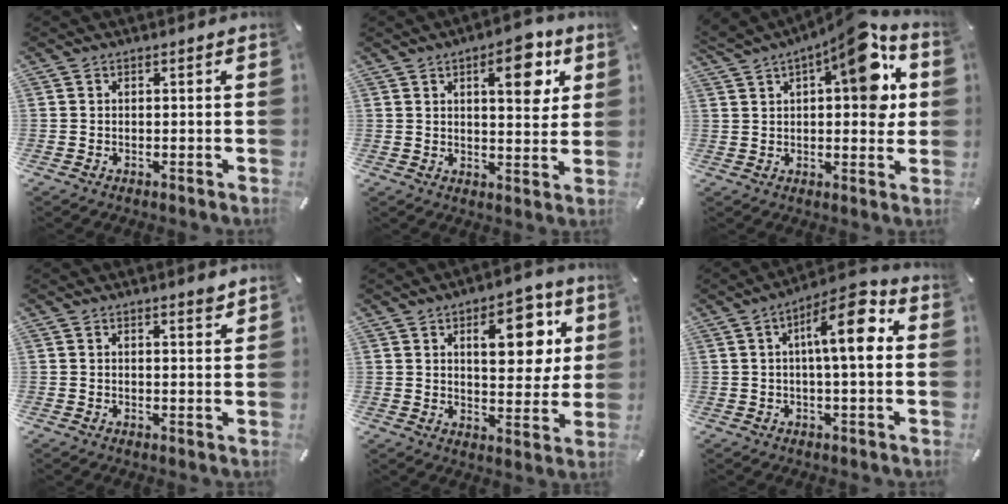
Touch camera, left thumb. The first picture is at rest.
{"total": 10.7, "force": [4.7, 4.4, 8.5], "torque": [-0.099, -0.023, 0.068]}
{"total": 13.9, "force": [6.0, 5.6, 11.2], "torque": [-0.141, -0.035, 0.097]}
{"total": 2.0, "force": [1.8, 0.2, 1.0], "torque": [-0.014, -0.010, 0.030]}
{"total": 14.3, "force": [5.4, 7.6, 10.9], "torque": [-0.141, -0.012, 0.083]}
{"total": 12.8, "force": [2.9, 3.7, 12.0], "torque": [-0.184, -0.005, 0.039]}